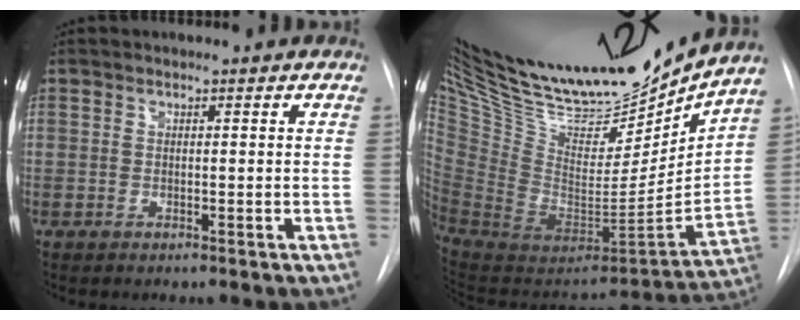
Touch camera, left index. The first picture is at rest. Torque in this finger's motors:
{"motor_torque": [0.88, -1.26, 0.44, 0.07]}